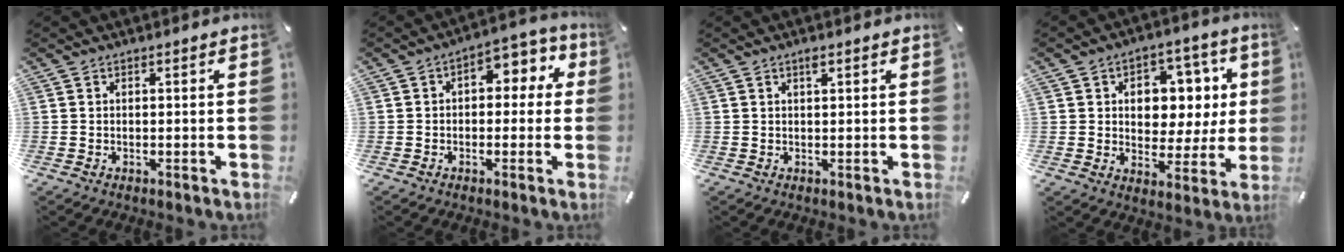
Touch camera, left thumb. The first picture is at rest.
{"total": 6.1, "force": [0.8, 4.4, 4.2], "torque": [-0.051, 0.002, 0.004]}
{"total": 1.2, "force": [0.6, 0.3, 1.0], "torque": [-0.020, 0.001, 0.010]}
{"total": 9.9, "force": [2.3, 8.3, 4.8], "torque": [-0.062, -0.015, 0.042]}